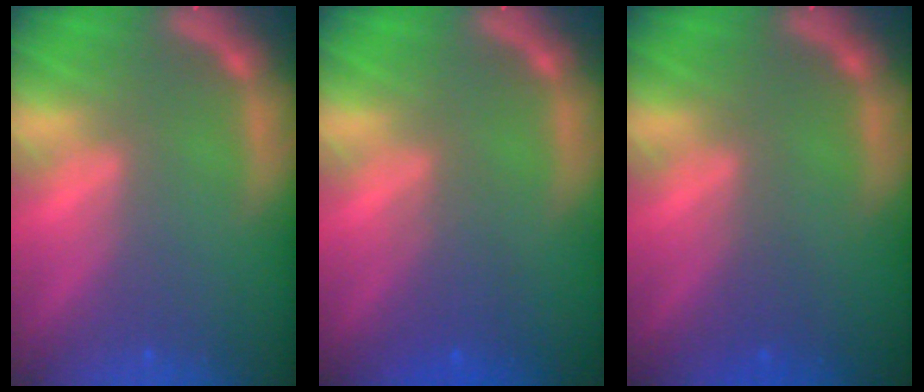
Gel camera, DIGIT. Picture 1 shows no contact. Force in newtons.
{"total": 2.5}
{"total": 0.9}